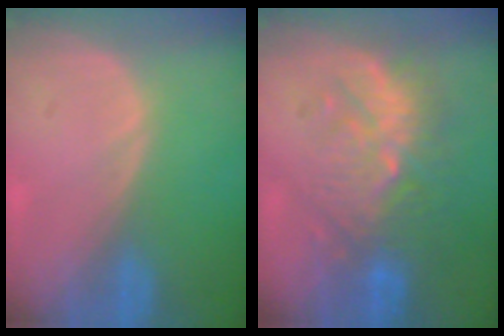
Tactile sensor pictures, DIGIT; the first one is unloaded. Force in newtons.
{"total": 9.0, "press": 8.9, "slide": 1.6}